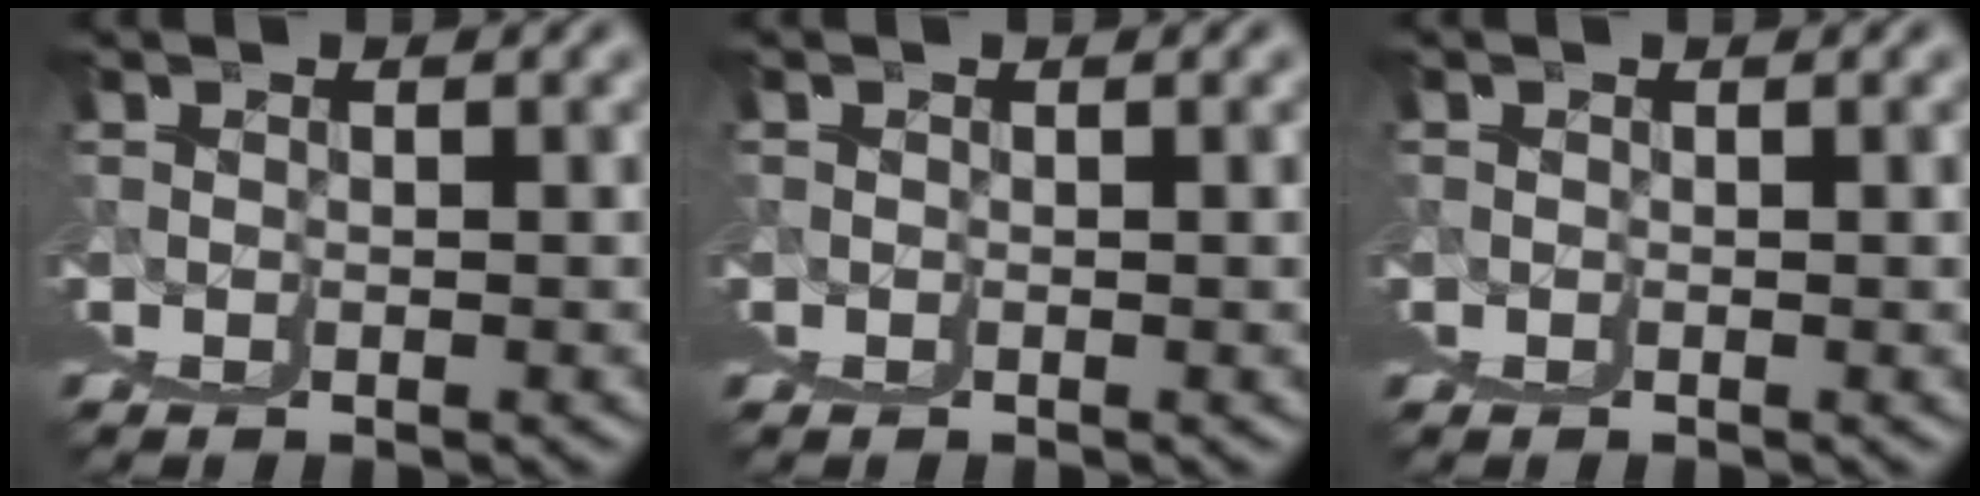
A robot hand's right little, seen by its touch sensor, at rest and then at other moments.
{"total": 1.6, "force": [1.5, -0.5, 0.0], "torque": [0.010, 0.002, 0.025]}
{"total": 1.9, "force": [1.8, -0.6, 0.2], "torque": [0.010, 0.004, 0.029]}